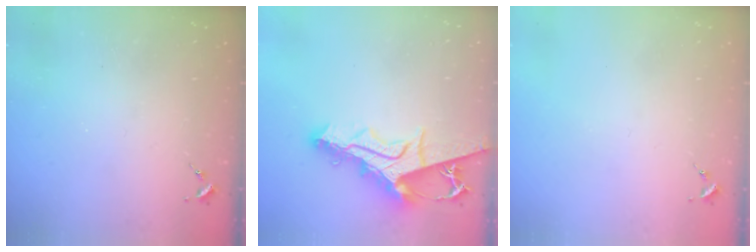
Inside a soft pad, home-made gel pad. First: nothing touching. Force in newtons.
{"total": 15.2, "press": 15.2, "slide": 1.3}
{"total": 0.0}